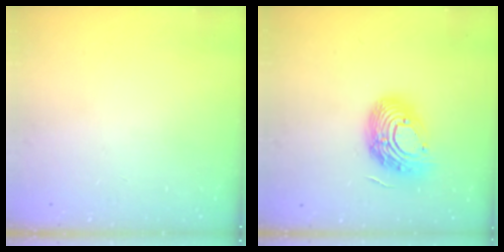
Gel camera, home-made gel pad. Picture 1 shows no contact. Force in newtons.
{"total": 15.8, "press": 15.8, "slide": 1.1}